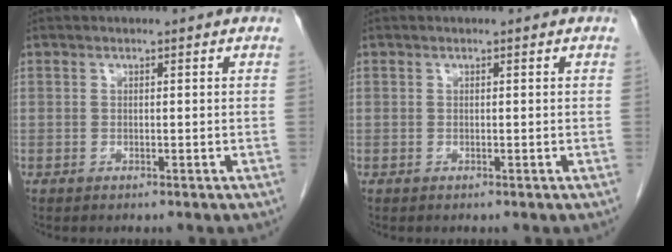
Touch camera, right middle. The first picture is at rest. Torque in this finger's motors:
{"motor_torque": [0.00, 0.00, 0.00, 0.00]}